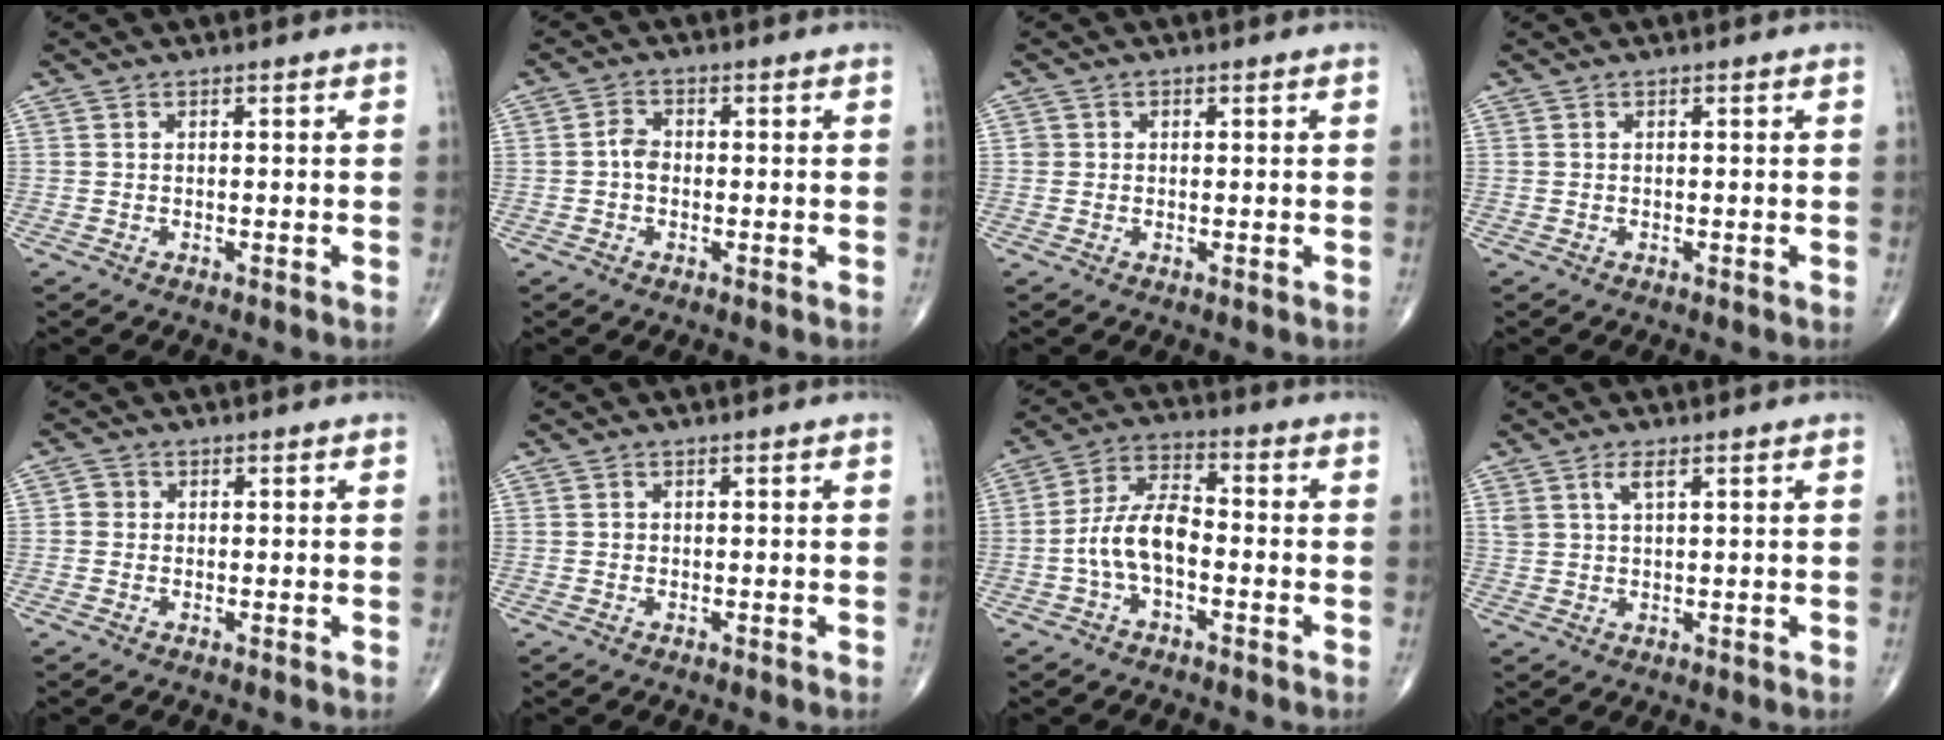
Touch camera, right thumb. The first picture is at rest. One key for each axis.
{"total": 2.7, "fx": -0.4, "fy": 2.0, "fz": 1.8, "tx": -0.025, "ty": 0.010, "tz": -0.014}
{"total": 1.1, "fx": 0.1, "fy": 1.1, "fz": 0.2, "tx": 0.006, "ty": 0.003, "tz": 0.000}
{"total": 0.0}
{"total": 1.6, "fx": 0.0, "fy": 1.5, "fz": 0.5, "tx": 0.001, "ty": 0.004, "tz": -0.004}
{"total": 0.6, "fx": -0.1, "fy": 0.5, "fz": 0.1, "tx": 0.002, "ty": 0.002, "tz": -0.003}
{"total": 9.1, "fx": -2.2, "fy": 4.7, "fz": 7.5, "tx": -0.143, "ty": 0.037, "tz": -0.049}
{"total": 2.6, "fx": 1.4, "fy": 0.8, "fz": 2.0, "tx": -0.044, "ty": -0.002, "tz": 0.032}